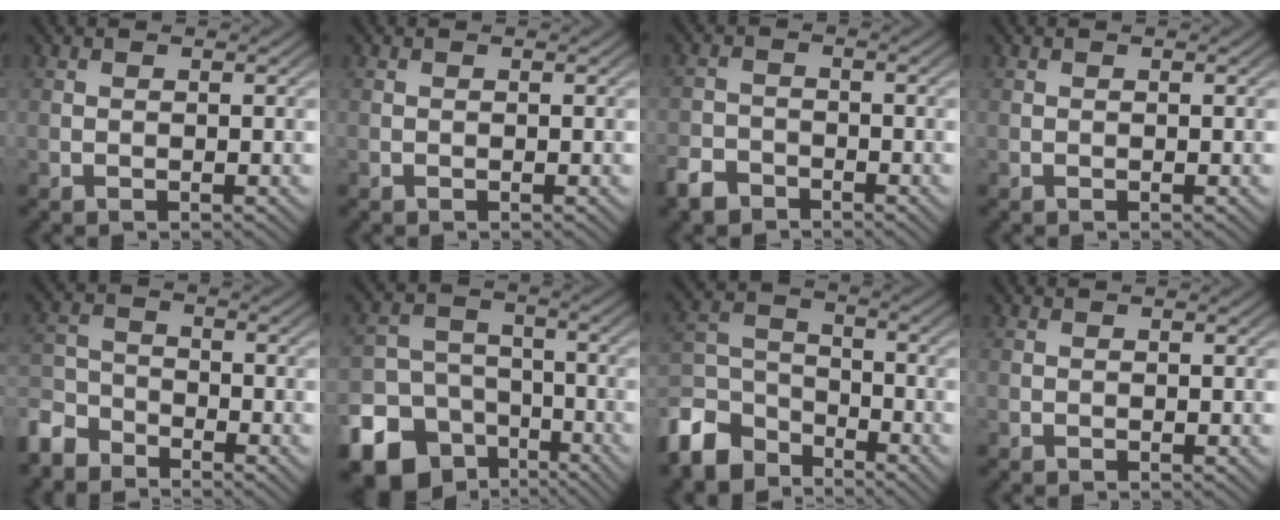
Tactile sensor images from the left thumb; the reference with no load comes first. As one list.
[{"total": 0.0}, {"total": 3.6, "force": [-2.9, 1.8, 1.1], "torque": [-0.021, -0.004, -0.067]}, {"total": 0.0}, {"total": 5.9, "force": [-4.8, 2.8, 1.9], "torque": [-0.051, -0.005, -0.118]}, {"total": 15.1, "force": [-8.7, 11.4, 4.6], "torque": [-0.126, -0.062, -0.146]}, {"total": 9.9, "force": [-7.2, 5.4, 4.1], "torque": [-0.102, -0.012, -0.161]}, {"total": 0.0}]